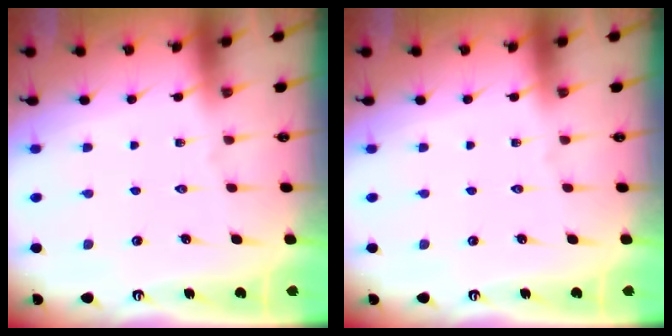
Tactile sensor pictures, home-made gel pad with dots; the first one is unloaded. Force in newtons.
{"total": 0.0}